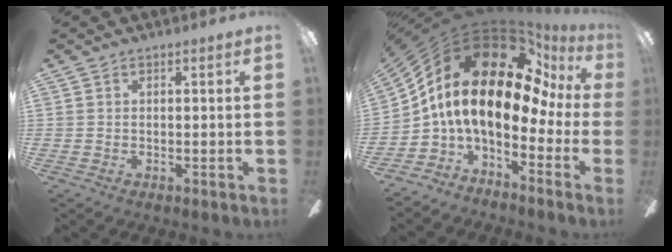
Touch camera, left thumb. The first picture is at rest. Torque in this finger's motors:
{"motor_torque": [-0.72, 2.97, 2.77, 0.00, 0.44]}